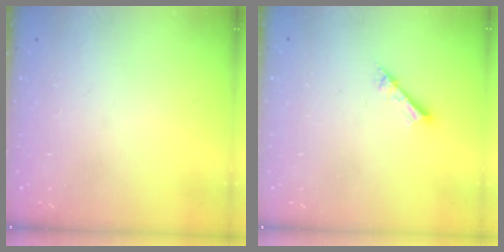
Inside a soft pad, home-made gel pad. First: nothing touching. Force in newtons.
{"total": 1.5, "press": 1.5, "slide": 0.1}